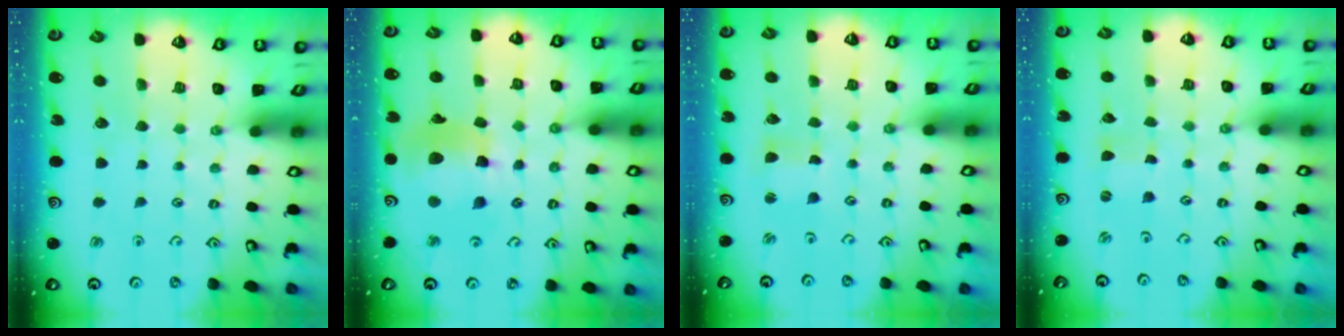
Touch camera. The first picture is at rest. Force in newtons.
{"total": 15.1, "press": 15.0, "slide": 1.9}
{"total": 1.5, "press": 1.5, "slide": 0.3}
{"total": 0.0}